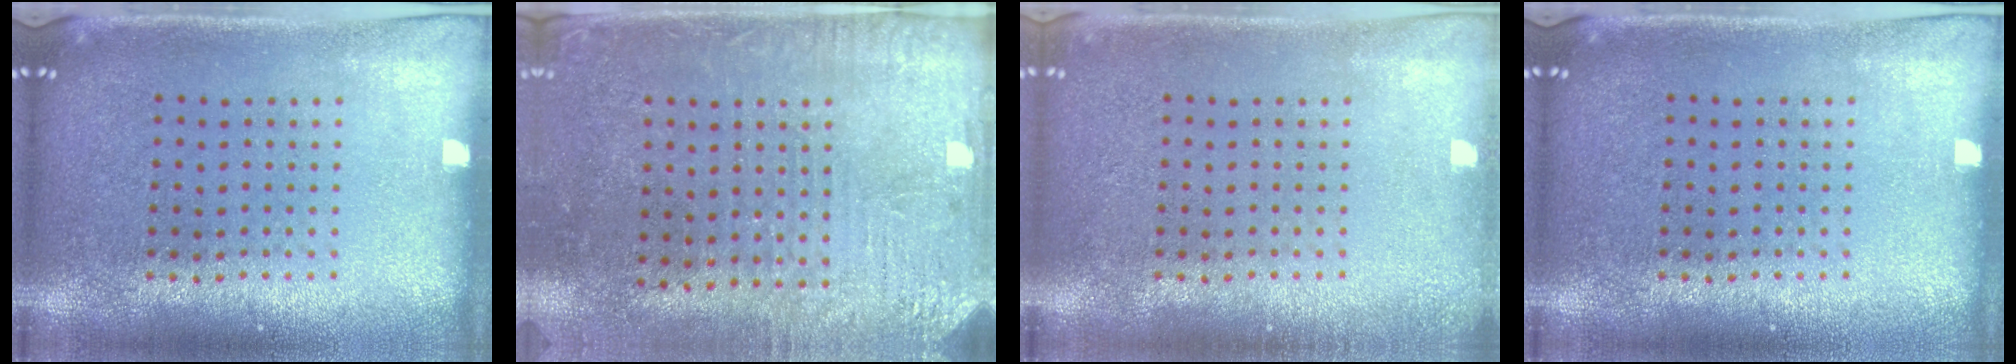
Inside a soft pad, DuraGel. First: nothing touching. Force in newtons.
{"total": 3.2, "press": 2.9, "slide": 1.3}
{"total": 0.9, "press": 0.8, "slide": 0.2}
{"total": 0.0}